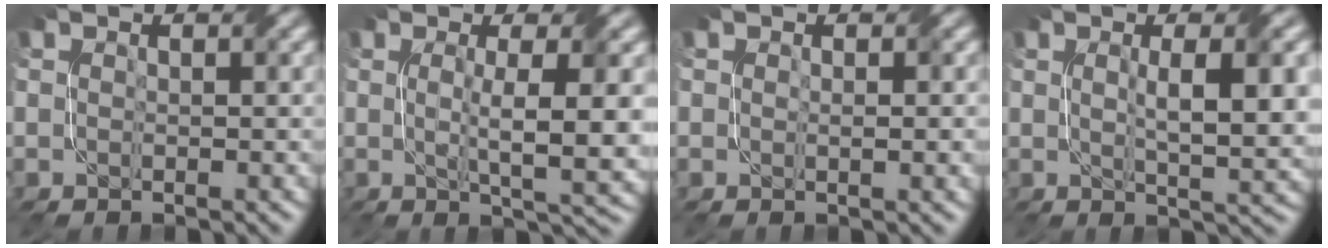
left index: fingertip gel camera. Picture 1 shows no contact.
{"total": 6.0, "force": [0.2, 1.1, 5.9], "torque": [-0.092, -0.004, 0.005]}
{"total": 1.4, "force": [0.1, 0.2, 1.4], "torque": [-0.022, -0.001, 0.002]}
{"total": 6.8, "force": [1.0, 1.7, 6.5], "torque": [-0.094, 0.000, 0.021]}